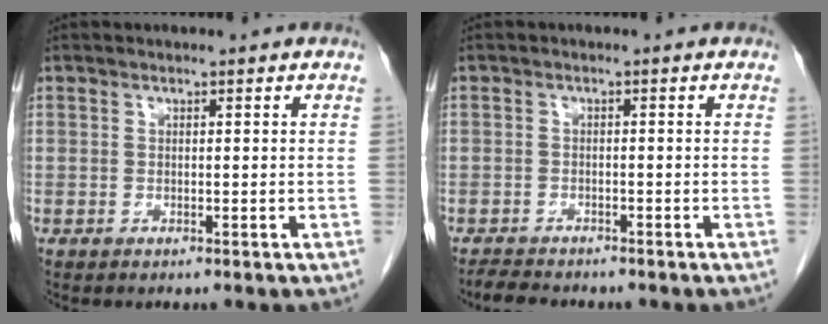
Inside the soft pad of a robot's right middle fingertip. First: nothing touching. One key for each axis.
{"total": 3.5, "fx": -3.2, "fy": 1.0, "fz": 0.7, "tx": -0.022, "ty": -0.011, "tz": -0.054}